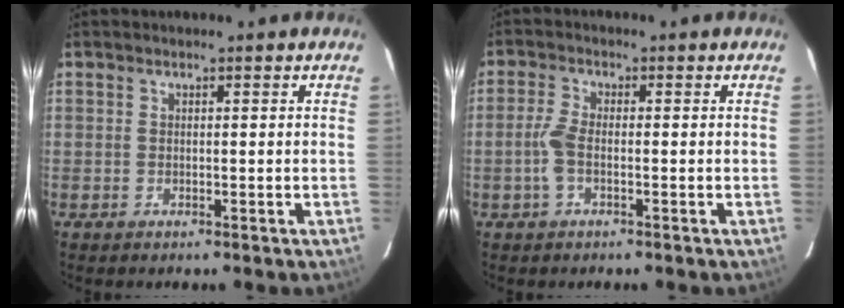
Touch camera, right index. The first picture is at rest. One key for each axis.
{"total": 3.5, "fx": -1.1, "fy": 1.2, "fz": 3.1, "tx": -0.077, "ty": 0.004, "tz": -0.023}